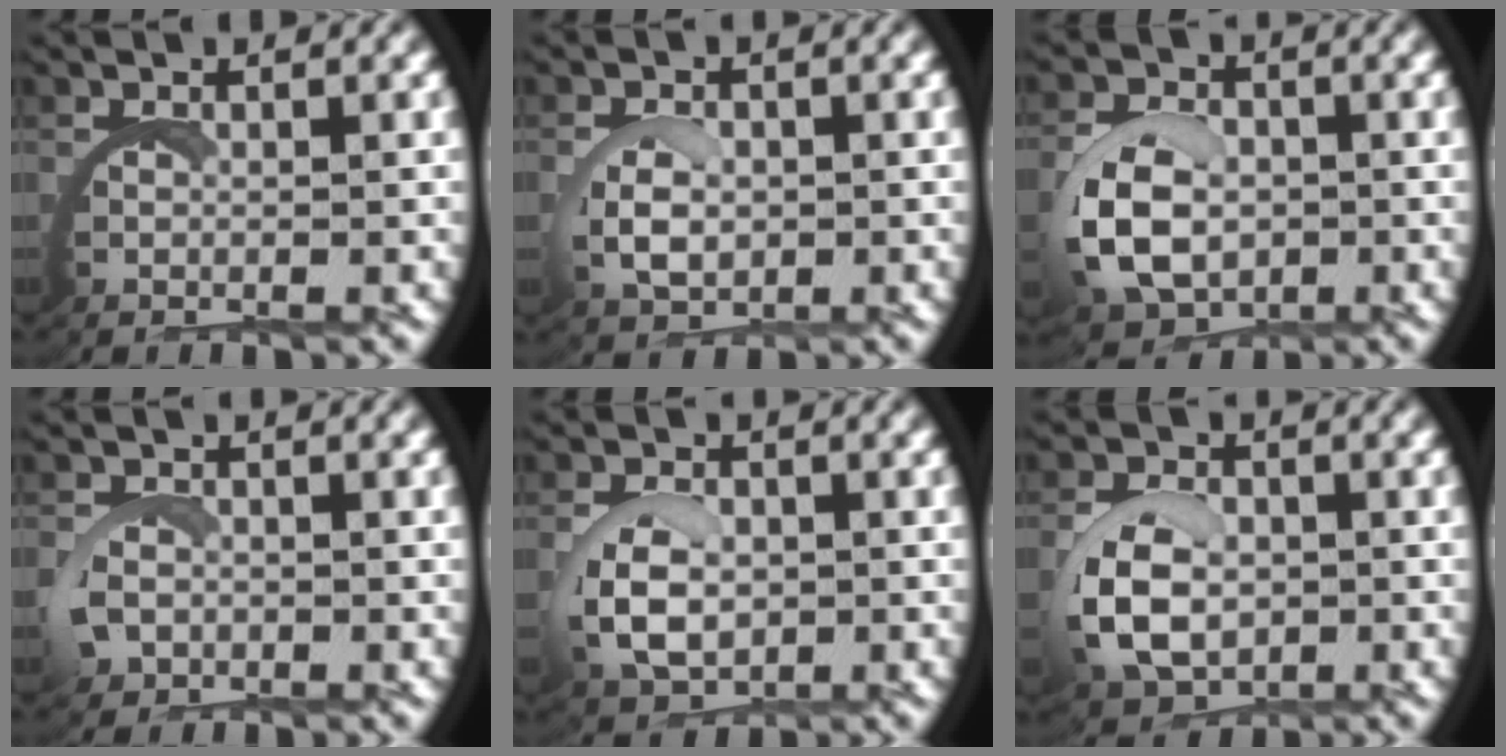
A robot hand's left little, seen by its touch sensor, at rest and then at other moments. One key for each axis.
{"total": 2.6, "fx": 0.5, "fy": 1.7, "fz": 1.9, "tx": -0.050, "ty": -0.007, "tz": 0.013}
{"total": 6.2, "fx": -0.4, "fy": 4.6, "fz": 4.1, "tx": -0.102, "ty": -0.018, "tz": 0.000}
{"total": 1.5, "fx": -0.1, "fy": 1.3, "fz": 0.7, "tx": -0.031, "ty": -0.010, "tz": -0.003}
{"total": 4.3, "fx": 0.2, "fy": 2.9, "fz": 3.1, "tx": -0.082, "ty": -0.011, "tz": 0.011}
{"total": 5.5, "fx": 0.0, "fy": 3.9, "fz": 3.8, "tx": -0.095, "ty": -0.013, "tz": 0.006}